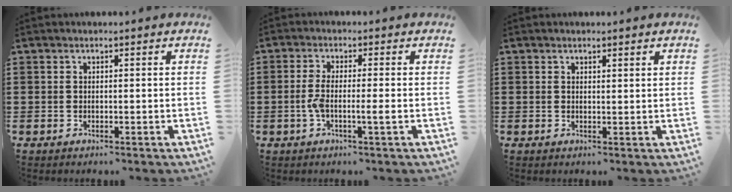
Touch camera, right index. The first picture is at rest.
{"total": 4.2, "force": [-1.1, 0.5, 4.0], "torque": [-0.092, -0.010, -0.029]}
{"total": 0.8, "force": [0.7, 0.2, 0.3], "torque": [-0.007, 0.001, 0.013]}